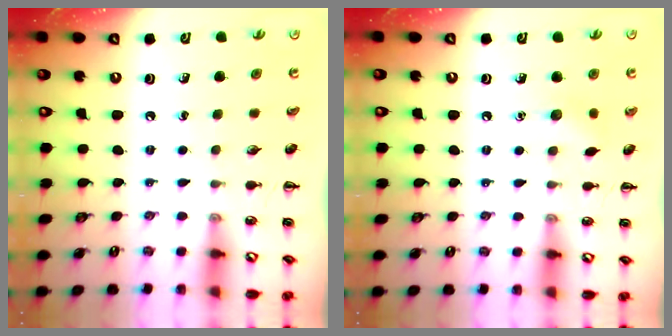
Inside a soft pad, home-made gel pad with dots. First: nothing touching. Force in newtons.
{"total": 5.6, "press": 5.5, "slide": 1.4}